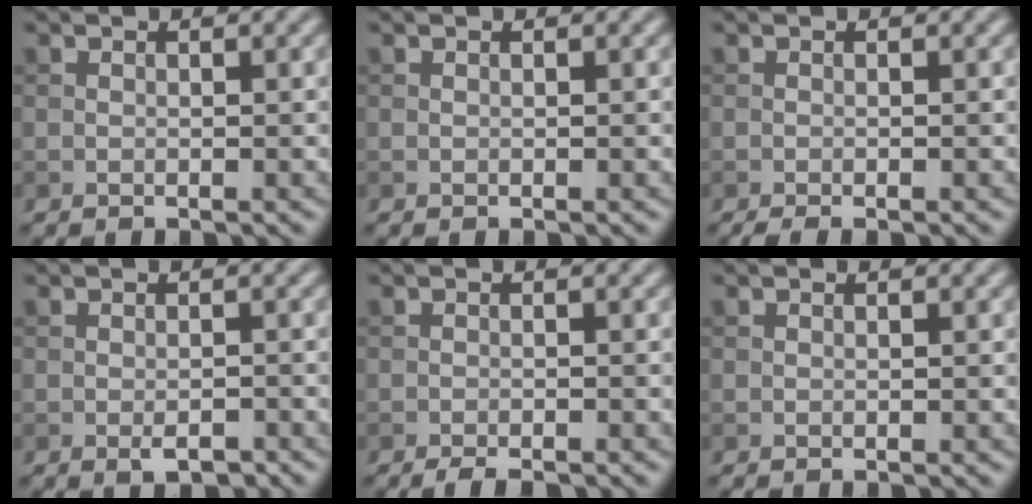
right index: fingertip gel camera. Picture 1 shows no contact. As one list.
[{"total": 0.0}, {"total": 1.3, "force": [-0.9, 0.2, 1.0], "torque": [-0.013, 0.000, -0.013]}, {"total": 1.9, "force": [-1.0, 0.8, 1.4], "torque": [-0.022, -0.003, -0.015]}, {"total": 1.8, "force": [-1.5, 0.3, 1.0], "torque": [-0.014, 0.000, -0.026]}, {"total": 0.0}]